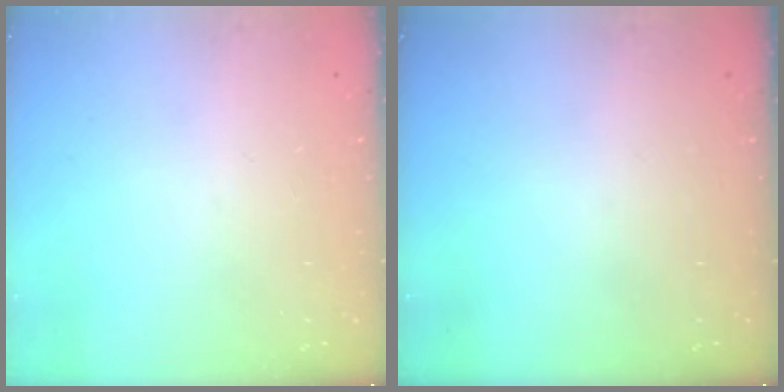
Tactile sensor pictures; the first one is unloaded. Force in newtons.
{"total": 0.0}